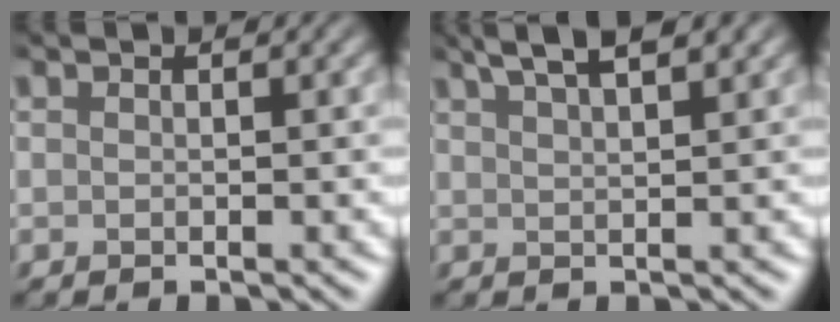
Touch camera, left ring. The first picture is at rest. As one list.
[{"total": 5.4, "force": [3.7, 1.7, 3.5], "torque": [-0.036, 0.027, 0.032]}]